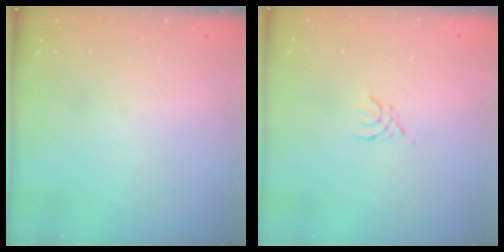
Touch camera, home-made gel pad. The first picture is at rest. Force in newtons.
{"total": 2.6, "press": 2.5, "slide": 0.6}